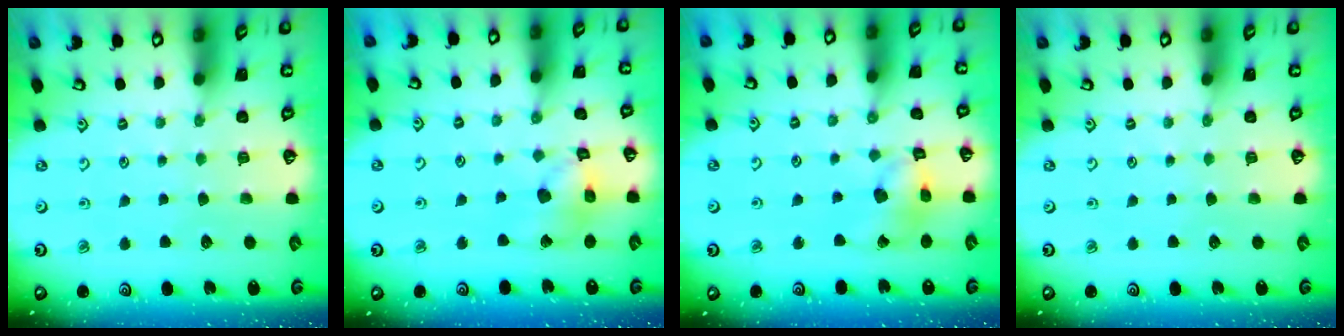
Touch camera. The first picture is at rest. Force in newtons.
{"total": 12.7, "press": 12.6, "slide": 1.8}
{"total": 10.0, "press": 9.9, "slide": 1.0}
{"total": 0.0}